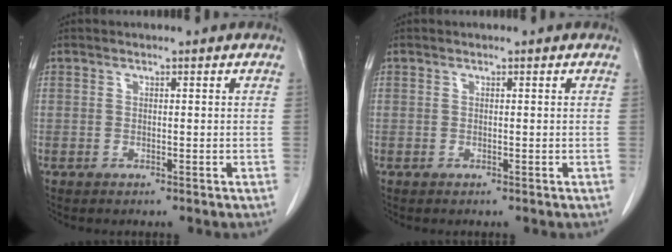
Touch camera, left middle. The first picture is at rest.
{"total": 0.0}